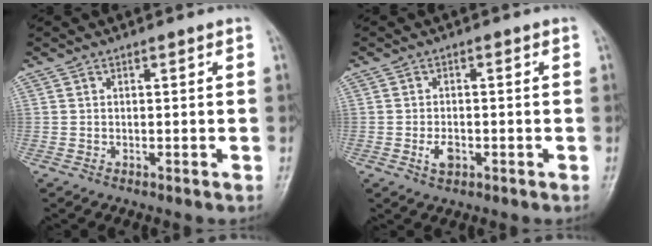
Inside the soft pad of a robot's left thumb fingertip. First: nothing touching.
{"total": 2.9, "force": [-1.1, 1.8, 2.0], "torque": [-0.035, 0.001, -0.018]}